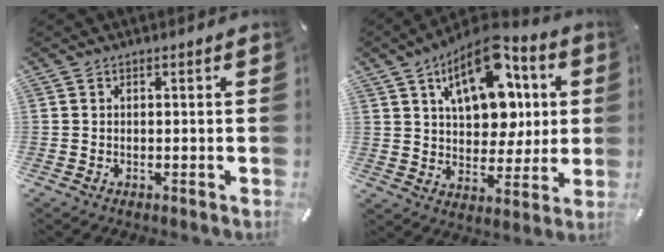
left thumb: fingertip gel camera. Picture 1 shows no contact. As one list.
[{"total": 17.9, "force": [6.9, 10.8, 12.4], "torque": [-0.194, -0.019, 0.120]}]